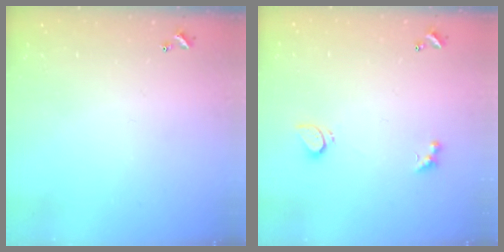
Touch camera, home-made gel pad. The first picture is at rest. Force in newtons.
{"total": 2.2, "press": 2.1, "slide": 0.6}